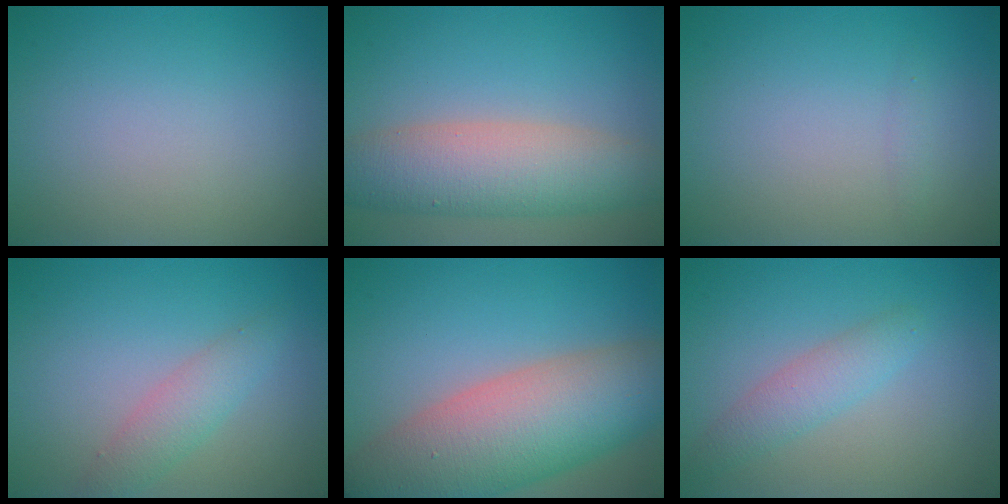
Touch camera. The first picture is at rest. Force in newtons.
{"total": 7.1, "press": 7.1, "slide": 0.3}
{"total": 0.6, "press": 0.6, "slide": 0.1}
{"total": 2.5, "press": 2.5, "slide": 0.1}
{"total": 11.8, "press": 11.7, "slide": 0.7}
{"total": 2.5, "press": 2.5, "slide": 0.0}